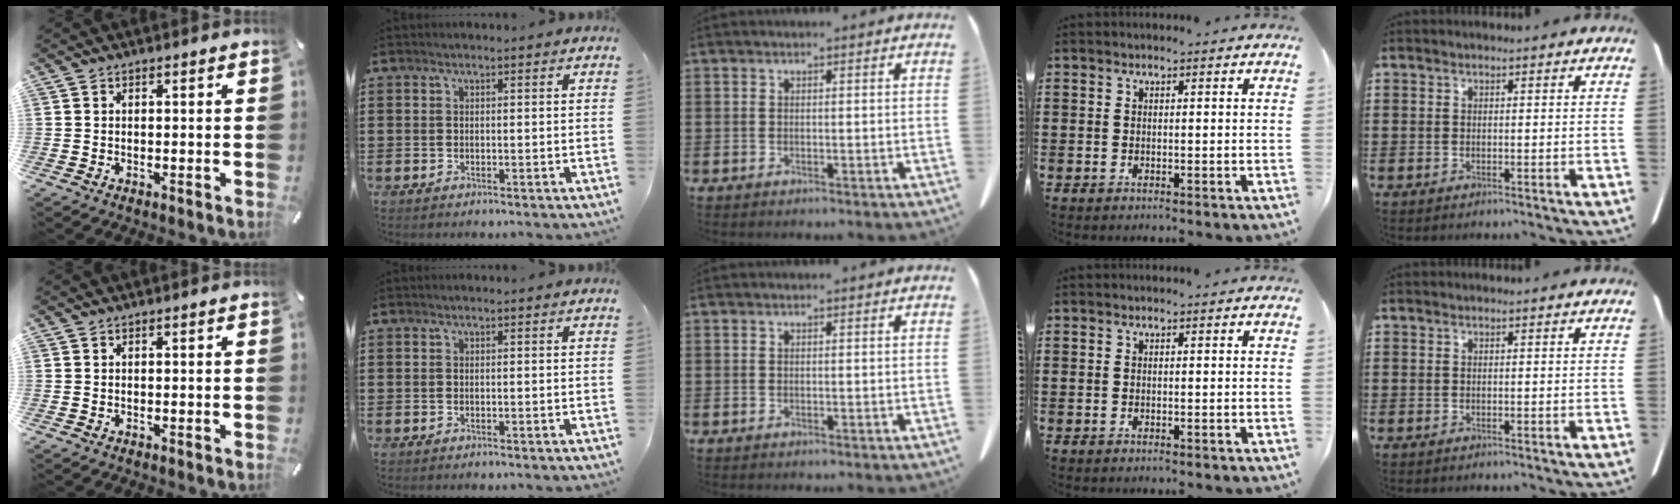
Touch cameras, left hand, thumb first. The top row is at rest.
{}